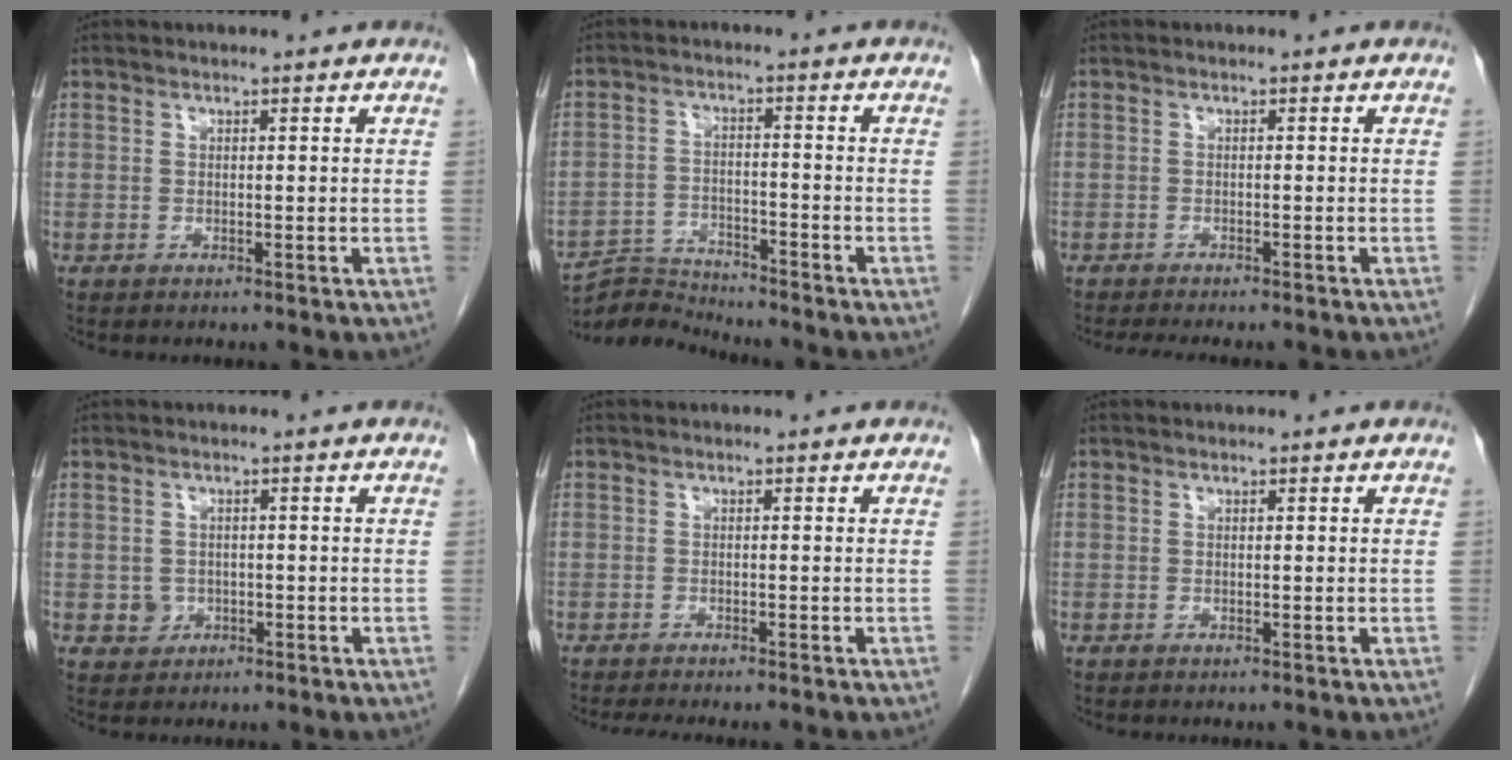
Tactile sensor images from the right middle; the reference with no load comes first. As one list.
[{"total": 5.8, "force": [-5.6, -0.7, -1.3], "torque": [0.016, -0.003, -0.102]}, {"total": 6.5, "force": [-5.7, 1.0, 3.1], "torque": [-0.035, -0.009, -0.081]}, {"total": 2.2, "force": [-0.5, 2.0, 0.5], "torque": [-0.002, 0.007, 0.000]}, {"total": 5.8, "force": [-4.9, 0.8, 2.9], "torque": [-0.031, -0.009, -0.070]}, {"total": 0.0}]